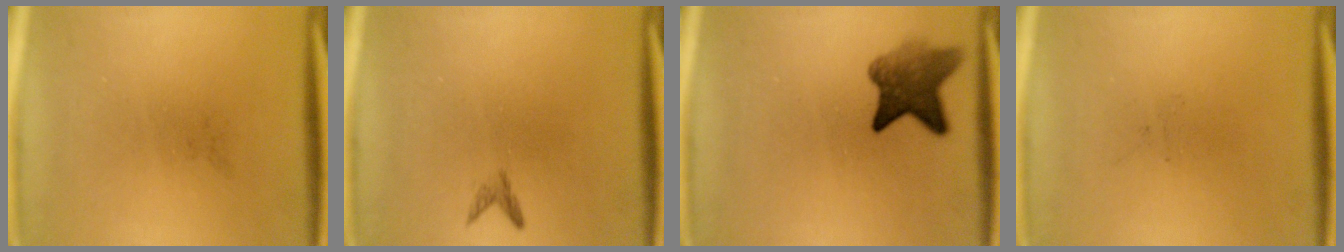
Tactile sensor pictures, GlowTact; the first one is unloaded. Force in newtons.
{"total": 0.8}
{"total": 6.2}
{"total": 0.0}